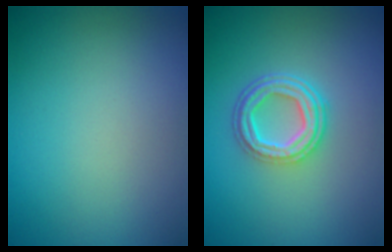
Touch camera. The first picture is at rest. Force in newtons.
{"total": 4.2, "press": 3.2, "slide": 2.6}